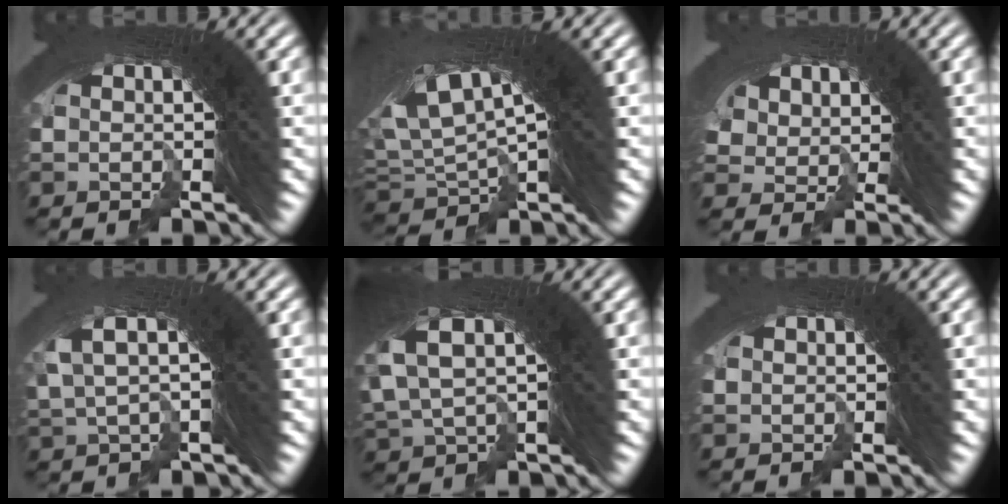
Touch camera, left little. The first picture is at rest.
{"total": 12.1, "force": [1.3, 7.8, 9.2], "torque": [-0.197, -0.002, 0.024]}
{"total": 4.8, "force": [-2.4, 3.9, 1.2], "torque": [-0.079, -0.036, -0.024]}
{"total": 6.9, "force": [1.1, 5.0, 4.7], "torque": [-0.100, 0.019, -0.001]}
{"total": 10.1, "force": [1.7, 7.0, 7.0], "torque": [-0.159, 0.013, 0.014]}
{"total": 0.9, "force": [-0.3, -0.3, -0.7], "torque": [0.009, -0.004, -0.003]}